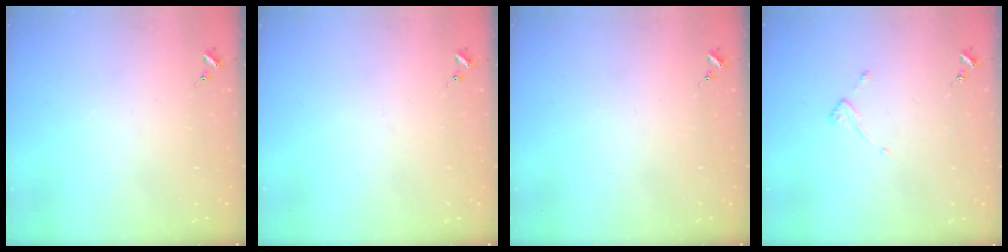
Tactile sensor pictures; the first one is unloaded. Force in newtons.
{"total": 0.0}
{"total": 0.0}
{"total": 3.5, "press": 3.5, "slide": 0.3}